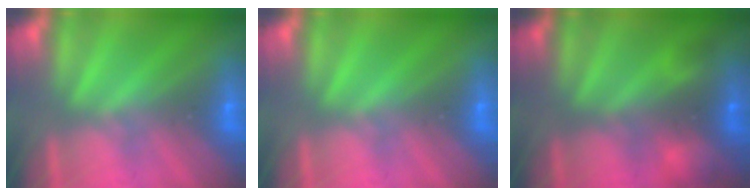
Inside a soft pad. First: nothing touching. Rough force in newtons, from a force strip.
{"total": 0.0}
{"total": 2.3}